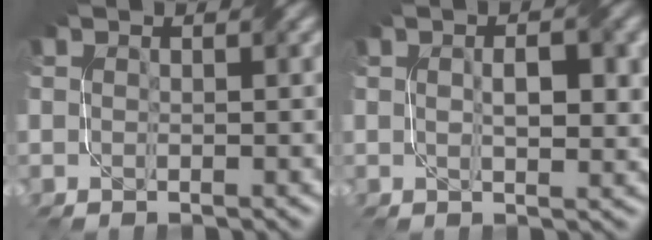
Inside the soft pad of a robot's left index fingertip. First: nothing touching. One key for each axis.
{"total": 3.8, "fx": 0.6, "fy": 1.5, "fz": 3.4, "tx": -0.062, "ty": 0.002, "tz": 0.013}